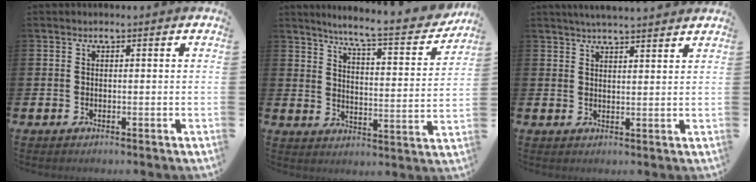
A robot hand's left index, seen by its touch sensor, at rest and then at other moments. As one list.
[{"total": 7.4, "force": [6.7, 0.3, 3.0], "torque": [-0.073, -0.054, 0.108]}, {"total": 3.7, "force": [3.6, -0.3, 0.6], "torque": [-0.018, -0.014, 0.066]}]